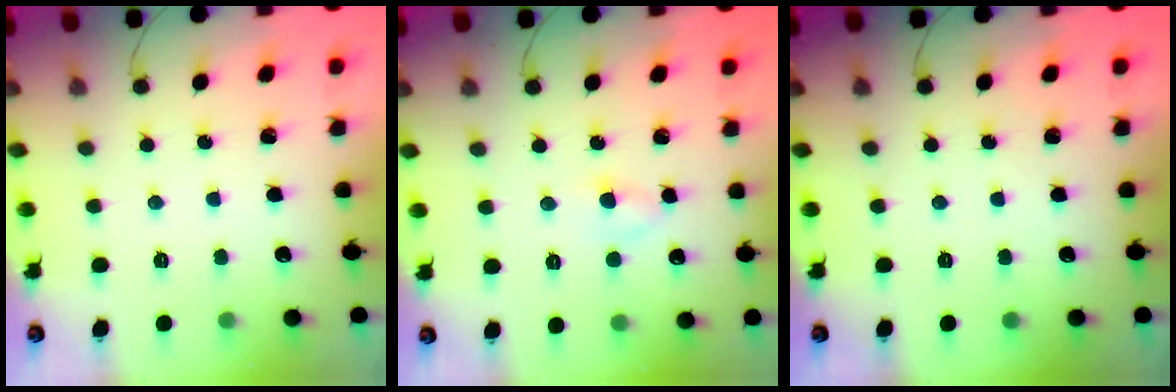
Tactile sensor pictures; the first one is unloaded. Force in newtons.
{"total": 2.6, "press": 2.4, "slide": 1.0}
{"total": 0.0}